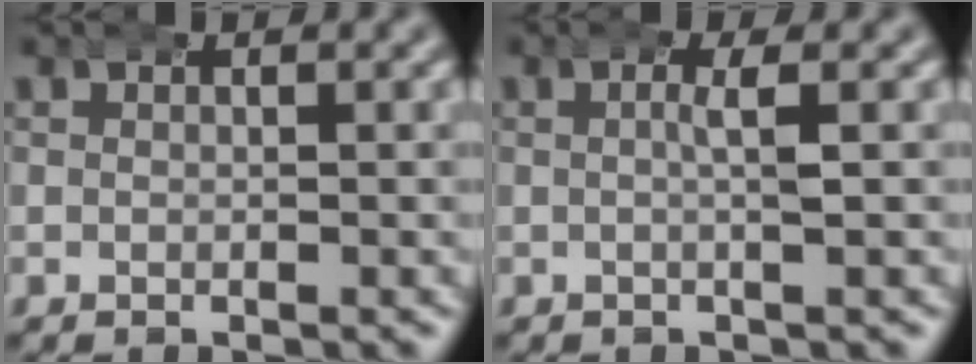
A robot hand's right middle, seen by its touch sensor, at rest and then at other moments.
{"total": 2.2, "force": [0.5, 0.3, 2.1], "torque": [-0.031, 0.013, 0.000]}